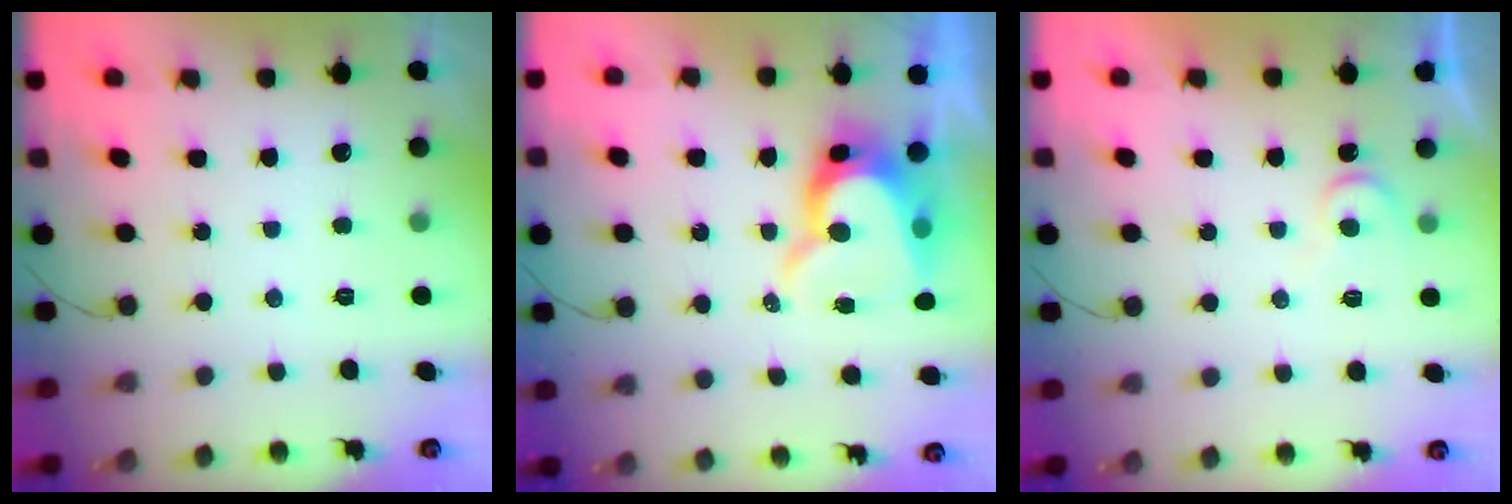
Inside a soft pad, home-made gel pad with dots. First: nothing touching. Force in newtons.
{"total": 11.5, "press": 11.5, "slide": 0.9}
{"total": 5.6, "press": 5.6, "slide": 0.6}